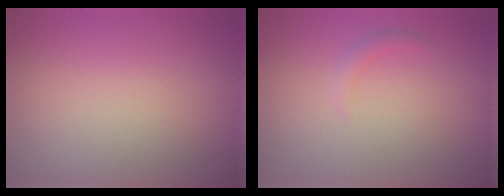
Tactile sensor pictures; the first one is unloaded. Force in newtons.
{"total": 1.0, "press": 1.0, "slide": 0.1}